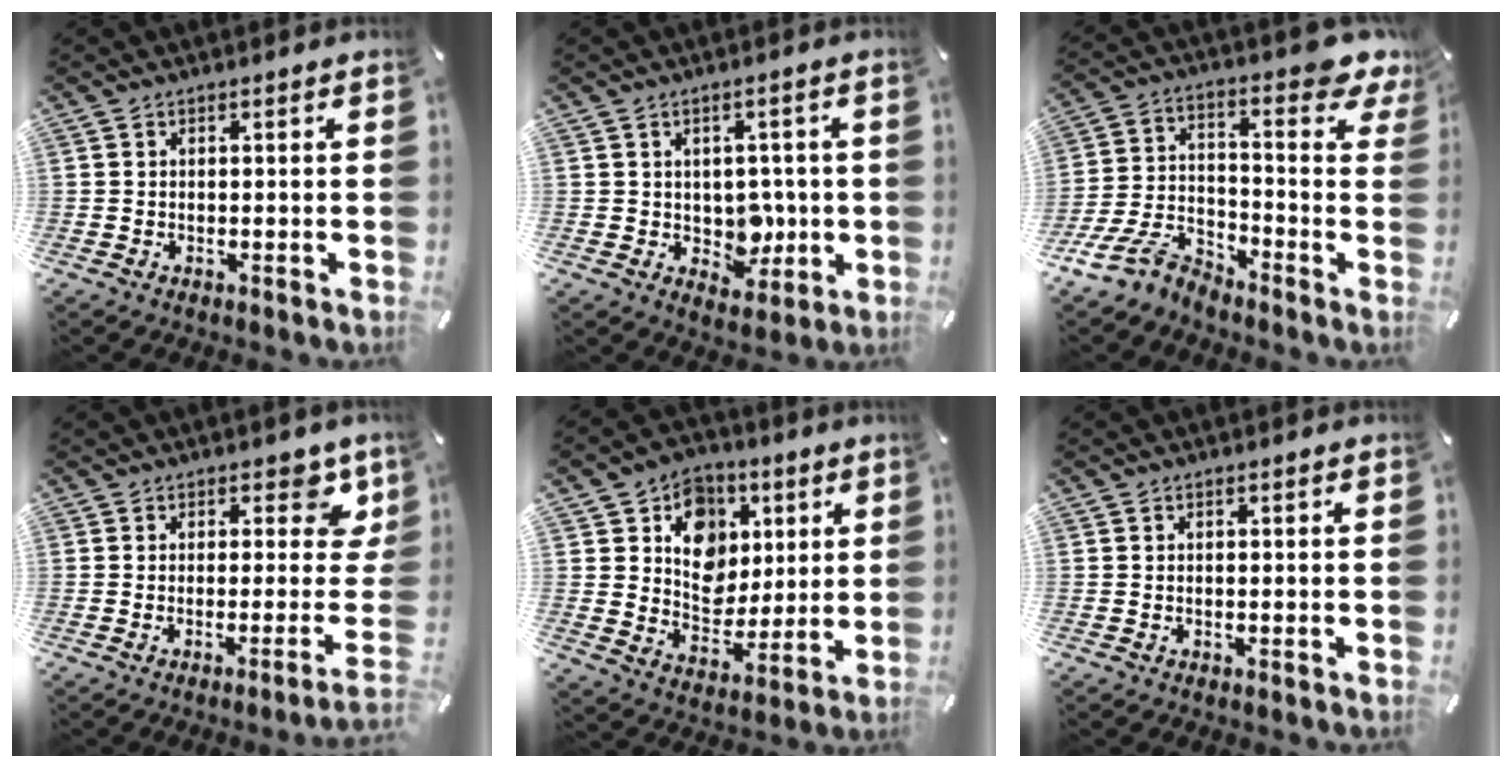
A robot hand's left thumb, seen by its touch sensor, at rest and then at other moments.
{"total": 6.2, "force": [0.3, 5.6, 2.7], "torque": [-0.020, -0.004, 0.006]}
{"total": 12.3, "force": [-6.3, 7.5, 7.5], "torque": [-0.146, 0.028, -0.119]}
{"total": 7.8, "force": [2.4, 2.9, 6.9], "torque": [-0.066, -0.030, 0.035]}
{"total": 11.9, "force": [3.6, 10.6, 4.0], "torque": [-0.059, -0.022, 0.069]}
{"total": 0.0}